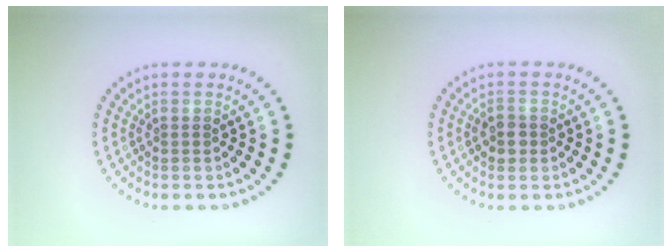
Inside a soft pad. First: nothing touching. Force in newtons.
{"total": 1.6, "press": 1.6, "slide": 0.5}